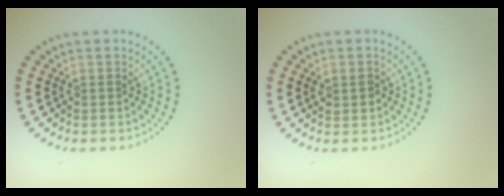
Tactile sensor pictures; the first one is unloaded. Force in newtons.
{"total": 1.4, "press": 1.3, "slide": 0.4}